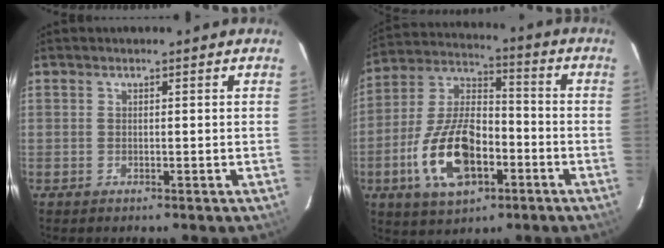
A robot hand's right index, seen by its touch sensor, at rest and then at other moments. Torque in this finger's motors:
{"motor_torque": [2.14, 0.00, 1.06, 0.15]}